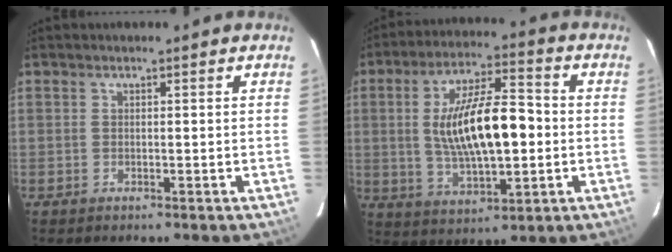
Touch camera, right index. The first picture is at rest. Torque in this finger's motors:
{"motor_torque": [0.64, -0.04, 1.05, 0.21]}